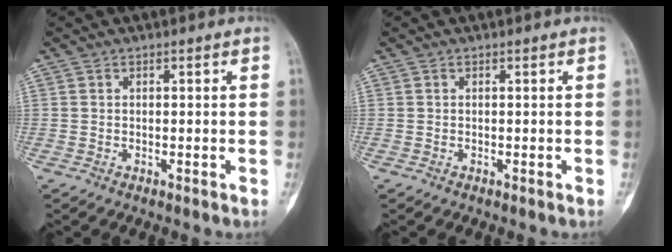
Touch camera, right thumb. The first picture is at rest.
{"total": 0.0}